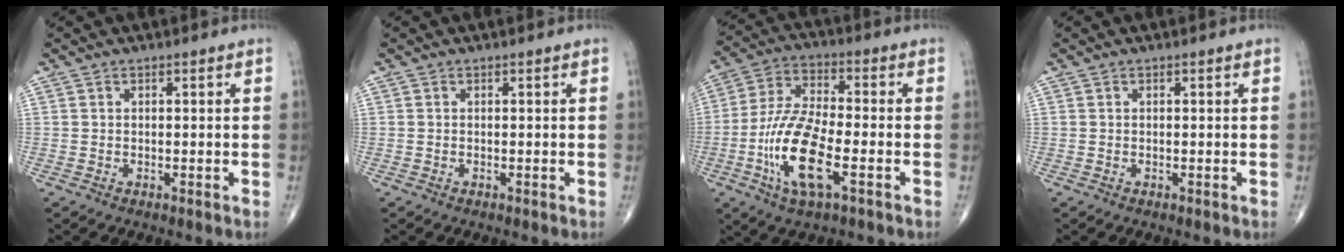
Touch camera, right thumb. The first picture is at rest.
{"total": 0.0}
{"total": 14.3, "force": [-4.6, 4.8, 12.7], "torque": [-0.262, 0.017, -0.089]}
{"total": 0.0}